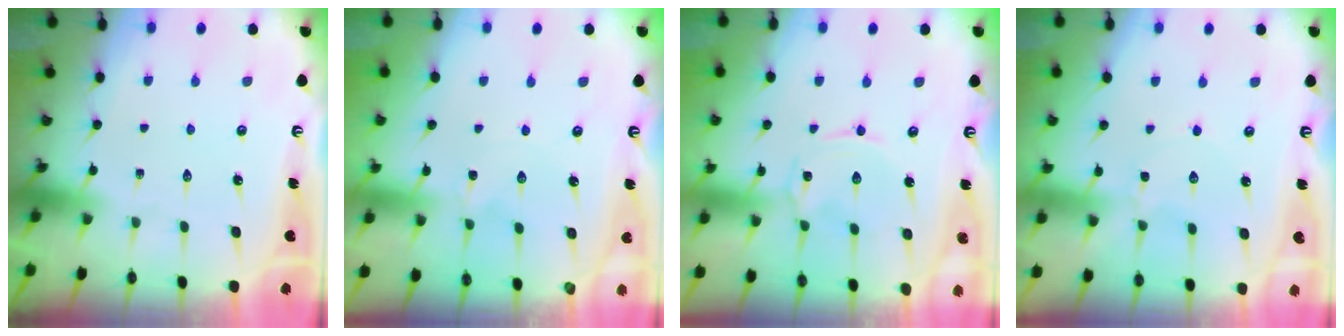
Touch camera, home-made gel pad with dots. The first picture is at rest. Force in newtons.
{"total": 0.0}
{"total": 1.4, "press": 1.3, "slide": 0.3}
{"total": 1.7, "press": 1.7, "slide": 0.3}